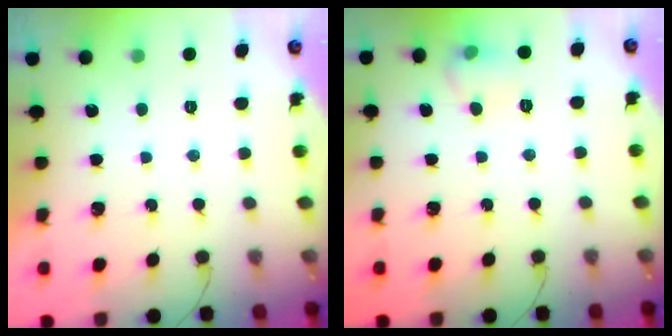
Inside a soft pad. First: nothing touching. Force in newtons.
{"total": 6.7, "press": 5.8, "slide": 3.4}